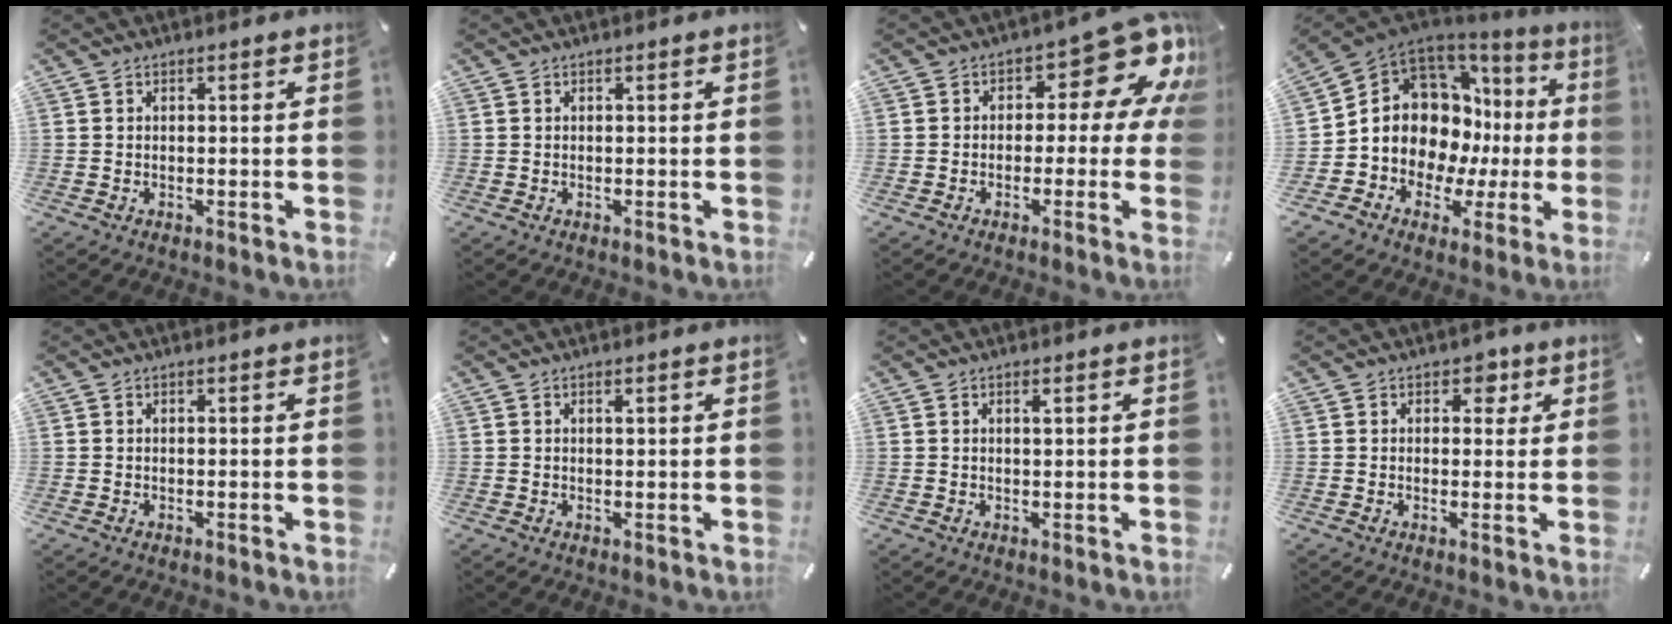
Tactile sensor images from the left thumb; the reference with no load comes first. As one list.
[{"total": 0.0}, {"total": 14.7, "force": [5.4, 7.4, 11.5], "torque": [-0.141, -0.037, 0.085]}, {"total": 13.2, "force": [2.0, 11.1, 6.9], "torque": [-0.114, -0.044, 0.047]}, {"total": 0.0}, {"total": 0.7, "force": [0.3, 0.3, 0.6], "torque": [-0.003, -0.002, 0.003]}, {"total": 1.1, "force": [0.4, 0.3, 0.9], "torque": [-0.018, 0.002, 0.006]}, {"total": 4.1, "force": [1.7, 3.0, 2.3], "torque": [-0.010, -0.006, 0.020]}]